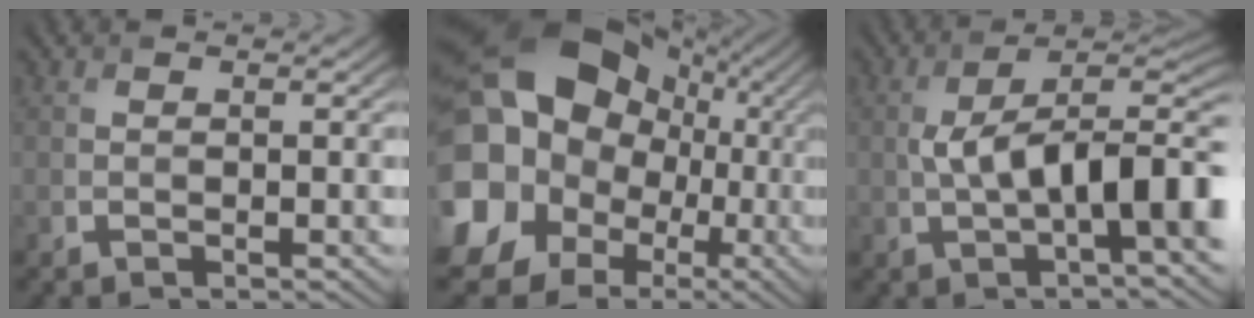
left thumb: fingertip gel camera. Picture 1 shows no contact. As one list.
[{"total": 24.2, "force": [3.5, 21.6, 10.3], "torque": [-0.279, 0.002, 0.046]}, {"total": 11.6, "force": [-0.8, 4.4, 10.7], "torque": [-0.169, 0.008, -0.019]}]